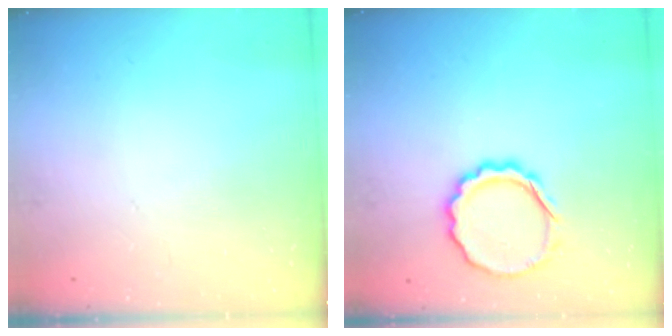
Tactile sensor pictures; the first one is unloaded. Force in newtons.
{"total": 10.2, "press": 10.0, "slide": 1.9}